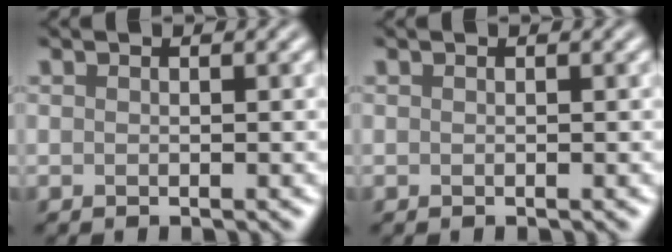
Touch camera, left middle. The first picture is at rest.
{"total": 0.0}